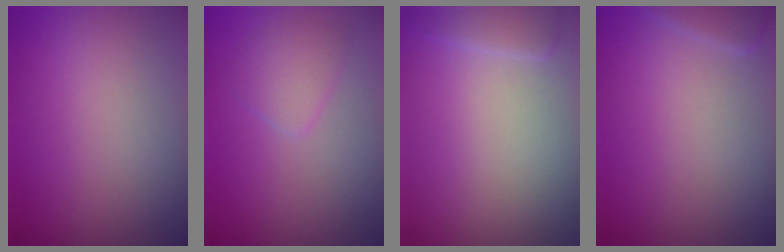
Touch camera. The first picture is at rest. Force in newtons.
{"total": 1.9, "press": 1.9, "slide": 0.1}
{"total": 1.2, "press": 1.2, "slide": 0.1}
{"total": 1.1, "press": 1.1, "slide": 0.1}